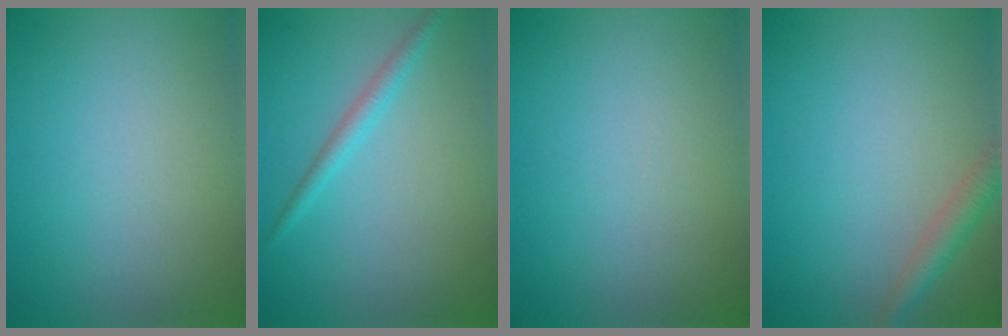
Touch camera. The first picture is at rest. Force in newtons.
{"total": 1.8, "press": 1.8, "slide": 0.1}
{"total": 0.0}
{"total": 2.4, "press": 2.4, "slide": 0.1}